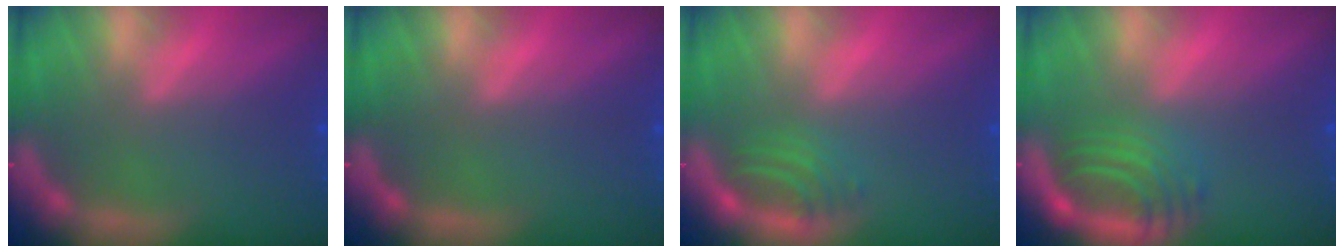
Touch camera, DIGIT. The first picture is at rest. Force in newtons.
{"total": 0.0}
{"total": 2.5}
{"total": 5.0}